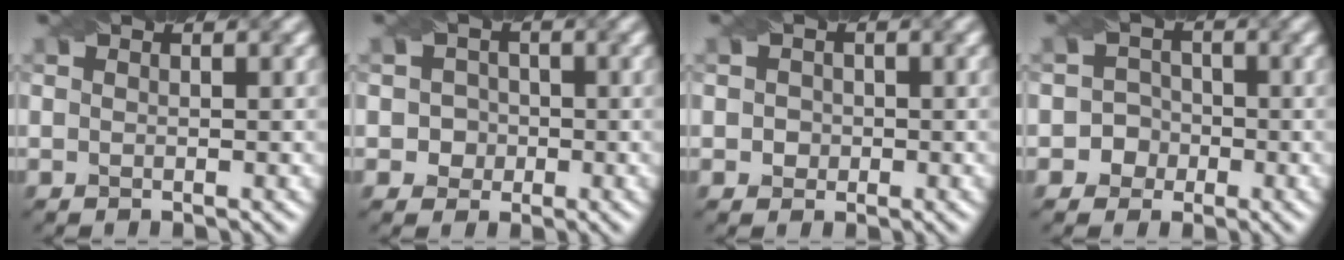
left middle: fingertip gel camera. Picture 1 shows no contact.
{"total": 2.1, "force": [-0.2, 2.0, 0.4], "torque": [0.012, 0.003, -0.007]}
{"total": 1.3, "force": [0.1, 1.2, 0.4], "torque": [-0.002, 0.001, 0.000]}
{"total": 2.9, "force": [-1.1, 2.7, 0.1], "torque": [0.031, 0.009, -0.028]}